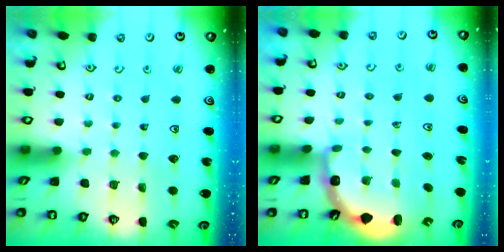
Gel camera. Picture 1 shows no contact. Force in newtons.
{"total": 3.2, "press": 2.7, "slide": 1.7}